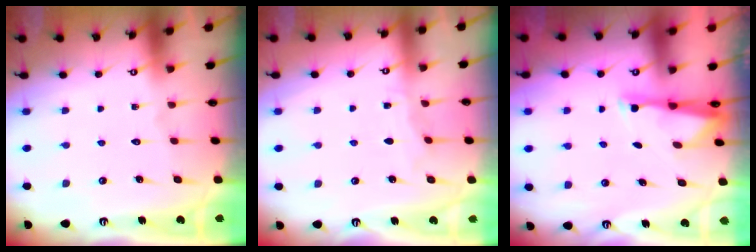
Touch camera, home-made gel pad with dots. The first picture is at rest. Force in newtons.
{"total": 2.7, "press": 2.7, "slide": 0.4}
{"total": 2.7, "press": 2.7, "slide": 0.5}